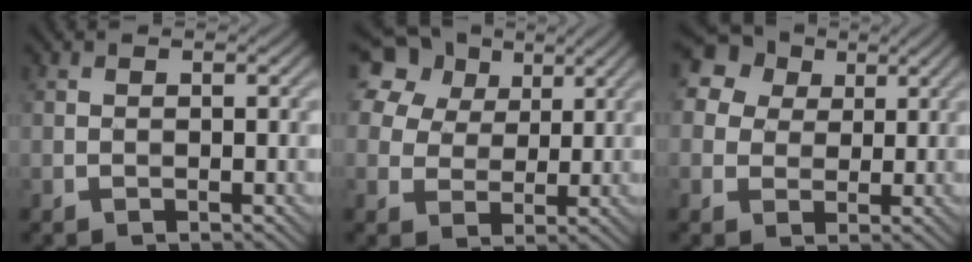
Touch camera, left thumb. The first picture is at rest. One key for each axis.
{"total": 14.5, "fx": 7.9, "fy": 10.1, "fz": 6.7, "tx": -0.196, "ty": 0.042, "tz": 0.159}
{"total": 11.4, "fx": 5.5, "fy": 8.9, "fz": 4.6, "tx": -0.154, "ty": 0.031, "tz": 0.094}